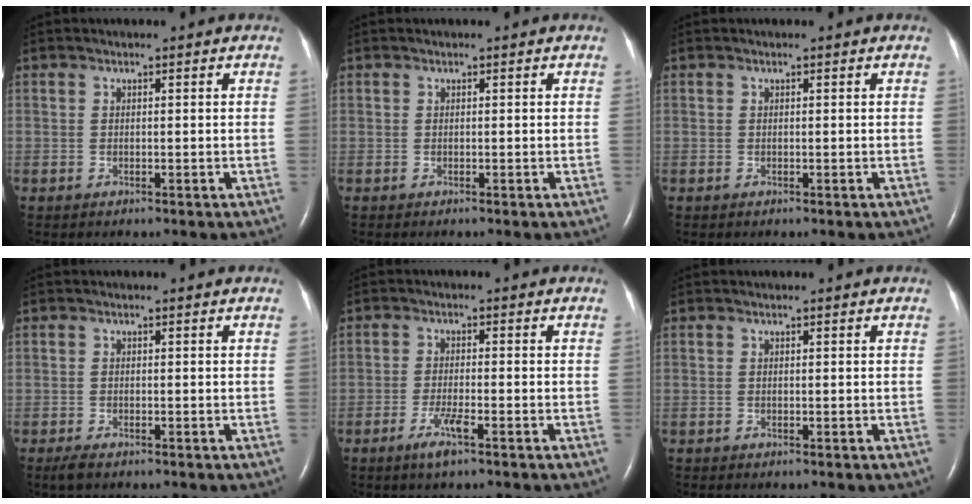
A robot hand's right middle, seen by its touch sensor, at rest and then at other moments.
{"total": 0.0}
{"total": 0.0}
{"total": 1.5, "force": [-1.0, 0.4, 1.0], "torque": [-0.029, -0.006, -0.017]}
{"total": 3.6, "force": [-2.2, 0.2, 2.9], "torque": [-0.066, -0.007, -0.043]}
{"total": 0.0}